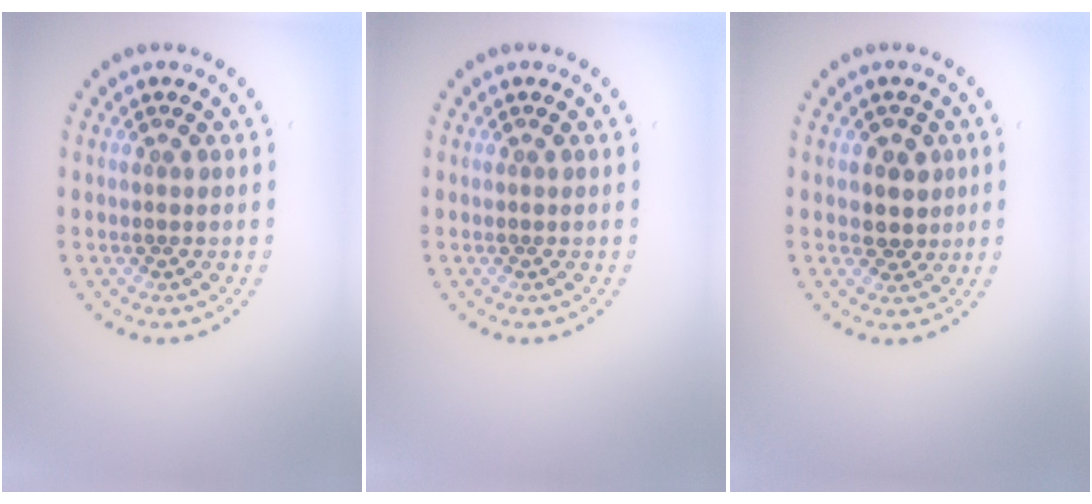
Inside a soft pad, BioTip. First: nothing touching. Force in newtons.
{"total": 0.0}
{"total": 2.4, "press": 2.2, "slide": 1.0}